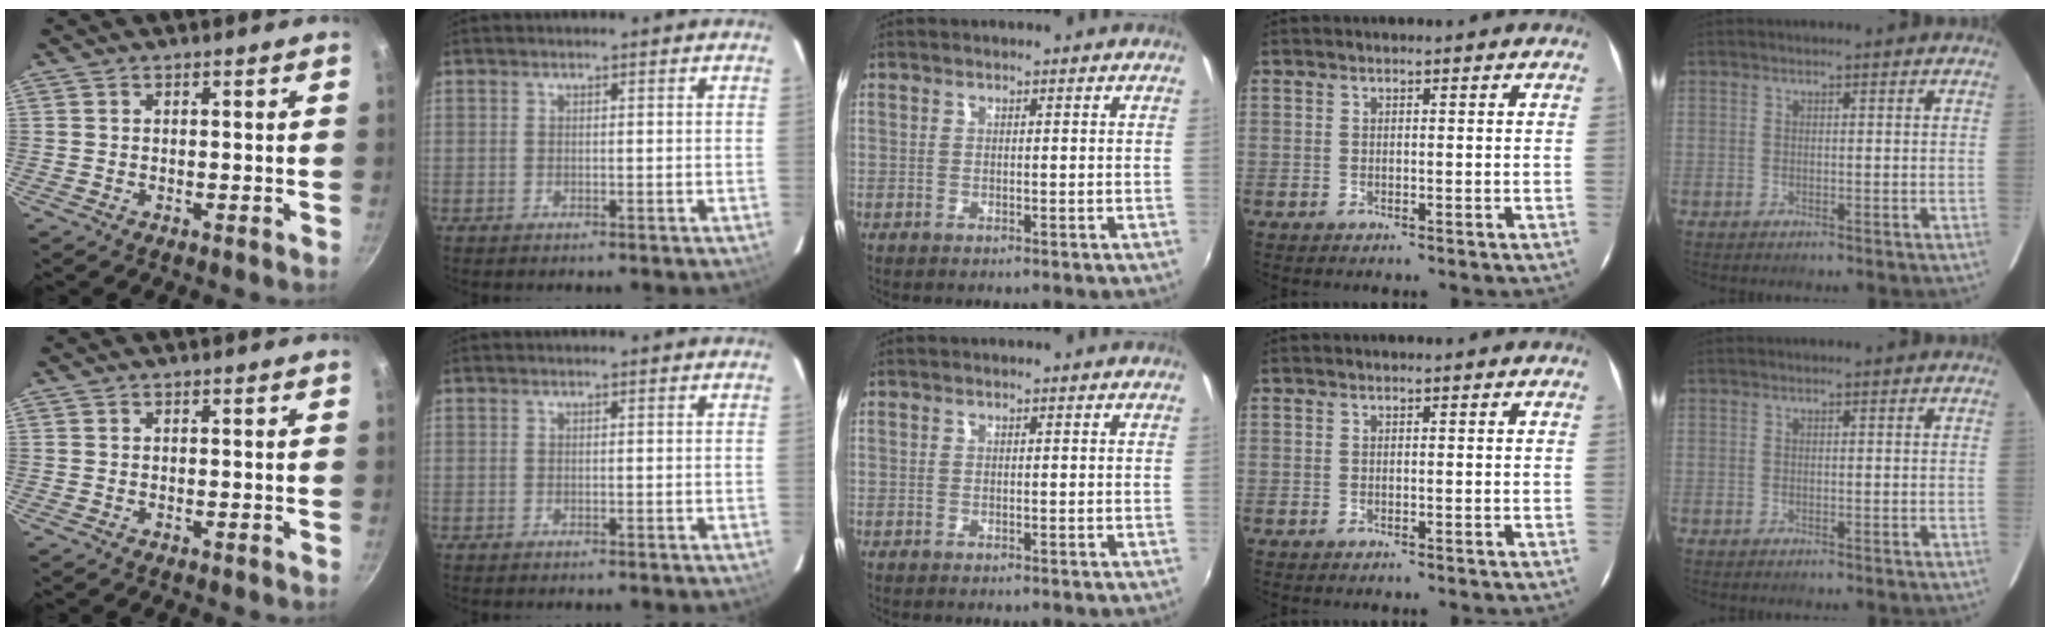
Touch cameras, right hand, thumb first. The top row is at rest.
{}